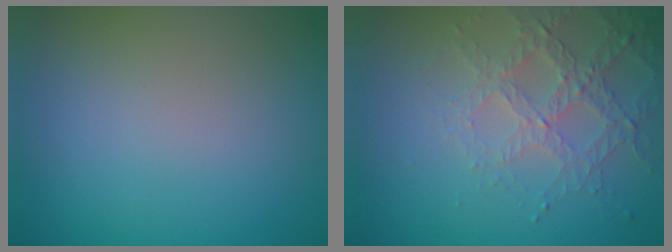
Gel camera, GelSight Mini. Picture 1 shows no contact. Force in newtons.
{"total": 3.3, "press": 3.2, "slide": 0.6}